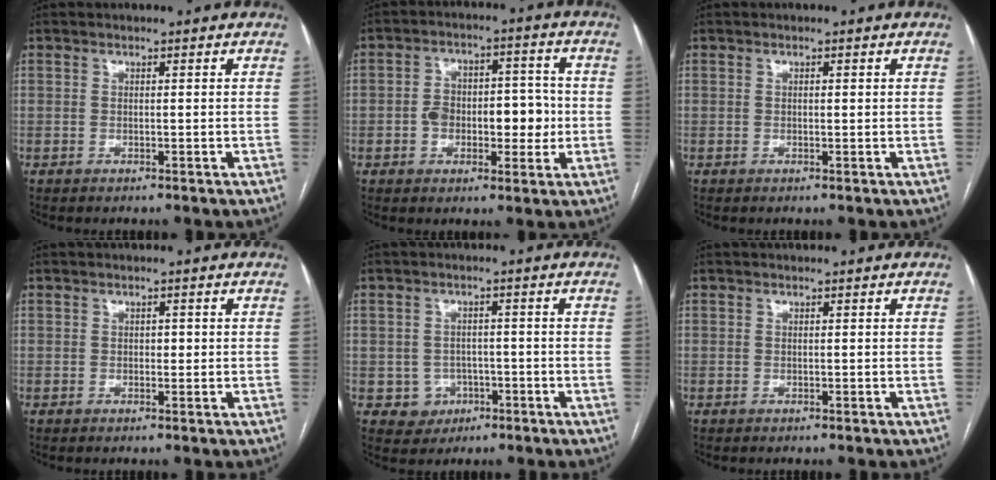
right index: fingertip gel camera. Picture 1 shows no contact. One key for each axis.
{"total": 9.4, "fx": -1.2, "fy": 5.4, "fz": 7.6, "tx": -0.107, "ty": 0.033, "tz": -0.013}
{"total": 0.6, "fx": 0.1, "fy": 0.2, "fz": 0.5, "tx": -0.012, "ty": 0.000, "tz": 0.001}
{"total": 1.0, "fx": 0.0, "fy": 0.7, "fz": 0.8, "tx": -0.010, "ty": 0.002, "tz": -0.001}
{"total": 4.2, "fx": -1.4, "fy": 4.0, "fz": 0.4, "tx": 0.002, "ty": 0.012, "tz": -0.014}
{"total": 0.0}